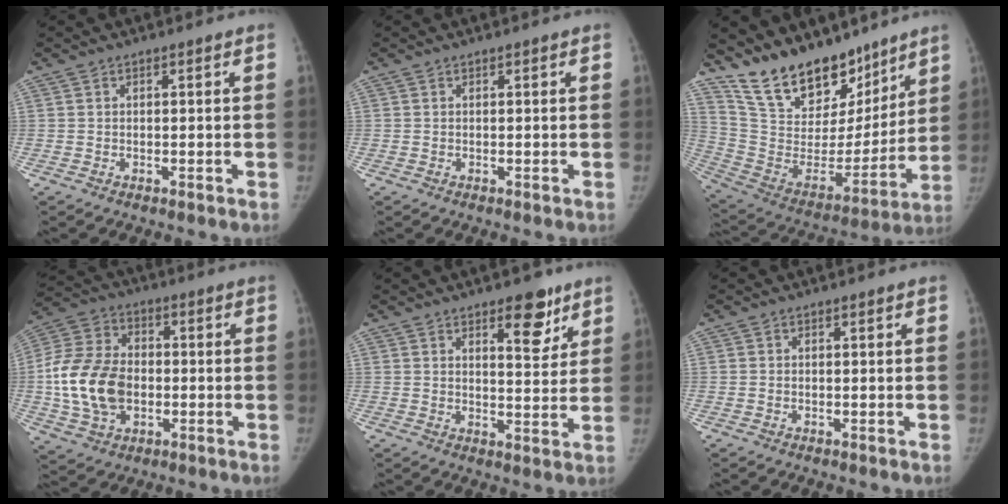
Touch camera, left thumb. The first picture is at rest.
{"total": 0.0}
{"total": 23.0, "force": [18.3, 10.5, 9.3], "torque": [-0.121, -0.096, 0.321]}
{"total": 16.5, "force": [-1.8, 11.8, 11.5], "torque": [-0.215, 0.018, -0.030]}
{"total": 7.9, "force": [4.9, 3.3, 5.2], "torque": [-0.044, -0.030, 0.068]}
{"total": 0.0}